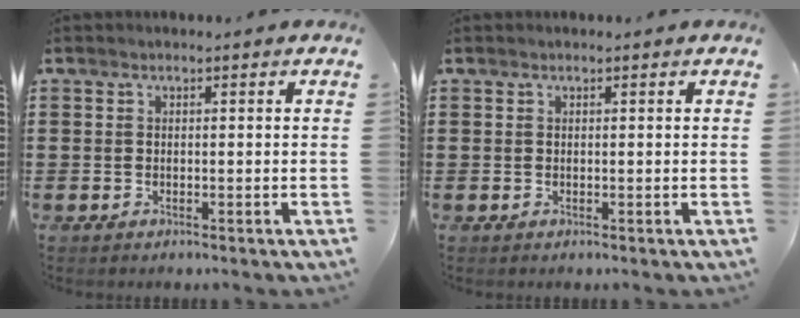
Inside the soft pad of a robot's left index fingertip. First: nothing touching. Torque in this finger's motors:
{"motor_torque": [2.14, 0.00, -0.11, -0.03]}